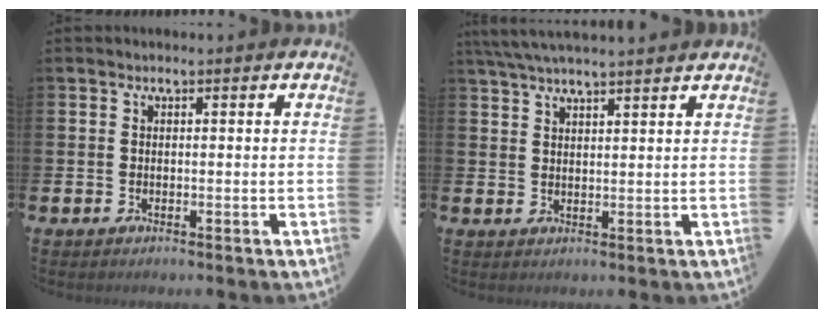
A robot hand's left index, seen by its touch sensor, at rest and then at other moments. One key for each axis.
{"total": 4.4, "fx": 4.1, "fy": 0.1, "fz": 1.5, "tx": -0.043, "ty": -0.007, "tz": 0.077}